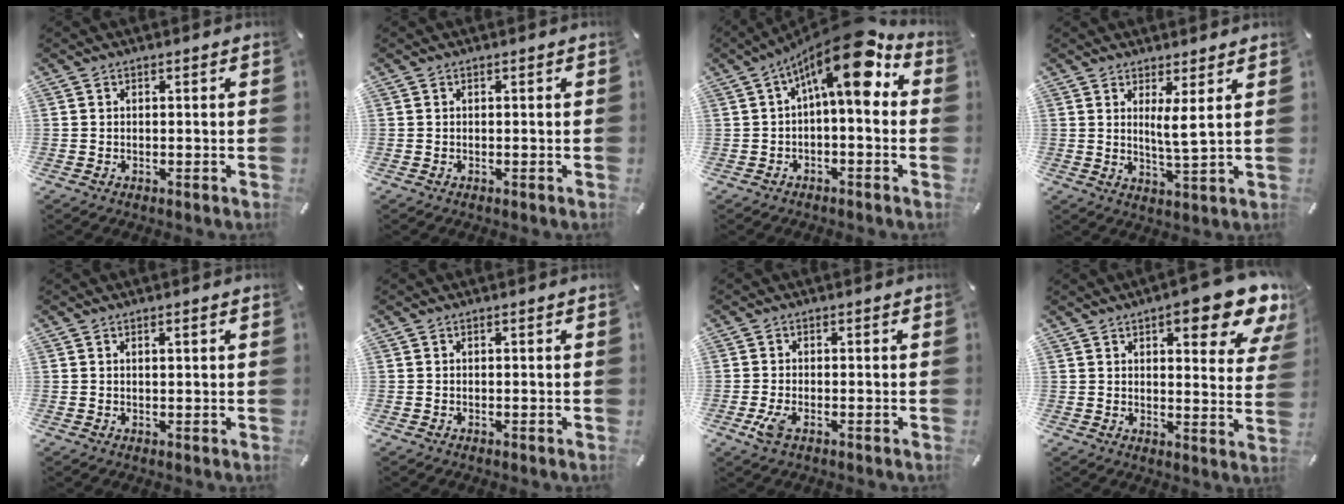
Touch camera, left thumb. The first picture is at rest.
{"total": 0.0}
{"total": 14.5, "force": [5.8, 4.4, 12.5], "torque": [-0.200, -0.031, 0.090]}
{"total": 4.9, "force": [2.1, 0.3, 4.4], "torque": [-0.076, -0.015, 0.032]}
{"total": 0.8, "force": [0.5, 0.2, 0.6], "torque": [-0.012, 0.001, 0.008]}
{"total": 0.0}
{"total": 3.2, "force": [-1.2, 1.5, 2.5], "torque": [-0.060, -0.001, -0.024]}
{"total": 14.6, "force": [8.9, 4.6, 10.6], "torque": [-0.128, -0.059, 0.141]}